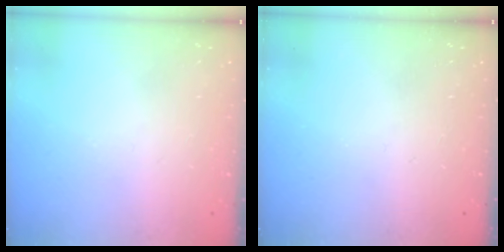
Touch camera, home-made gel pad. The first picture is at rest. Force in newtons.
{"total": 0.0}